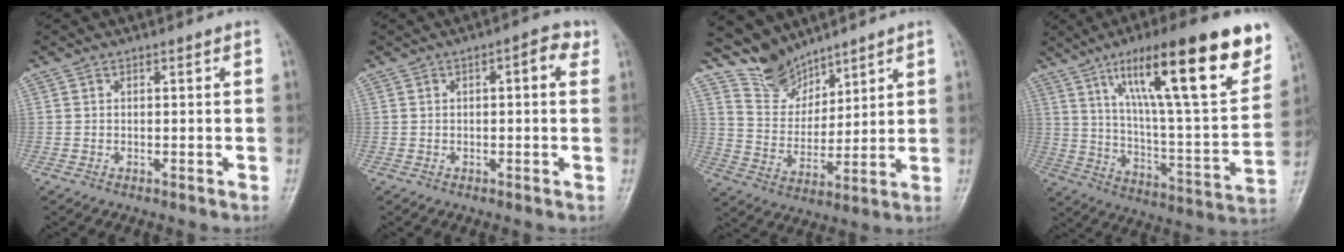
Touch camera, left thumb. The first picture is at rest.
{"total": 2.8, "force": [0.9, 1.0, 2.5], "torque": [-0.033, 0.006, 0.007]}
{"total": 8.5, "force": [7.8, 3.4, 0.4], "torque": [0.014, -0.059, 0.165]}
{"total": 27.6, "force": [14.7, 6.0, 22.5], "torque": [-0.328, -0.034, 0.240]}